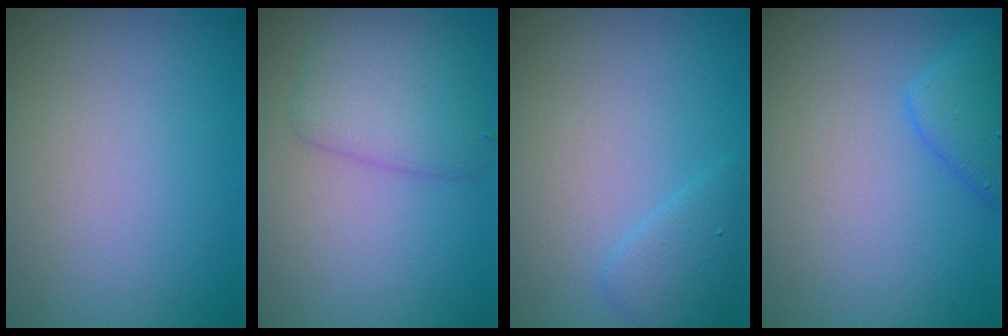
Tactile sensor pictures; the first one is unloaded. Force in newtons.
{"total": 3.3, "press": 3.3, "slide": 0.1}
{"total": 1.8, "press": 1.8, "slide": 0.1}
{"total": 2.6, "press": 2.6, "slide": 0.2}